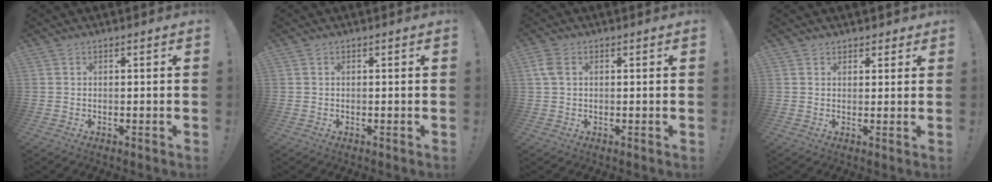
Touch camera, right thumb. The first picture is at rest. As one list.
[{"total": 0.0}, {"total": 3.2, "force": [1.1, 1.8, 2.5], "torque": [-0.060, 0.004, 0.019]}, {"total": 1.9, "force": [1.3, 1.3, 0.3], "torque": [0.010, -0.008, 0.022]}]